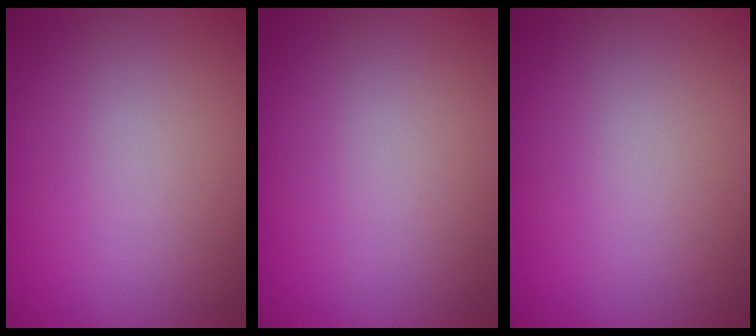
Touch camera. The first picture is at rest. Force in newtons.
{"total": 0.0}
{"total": 0.0}